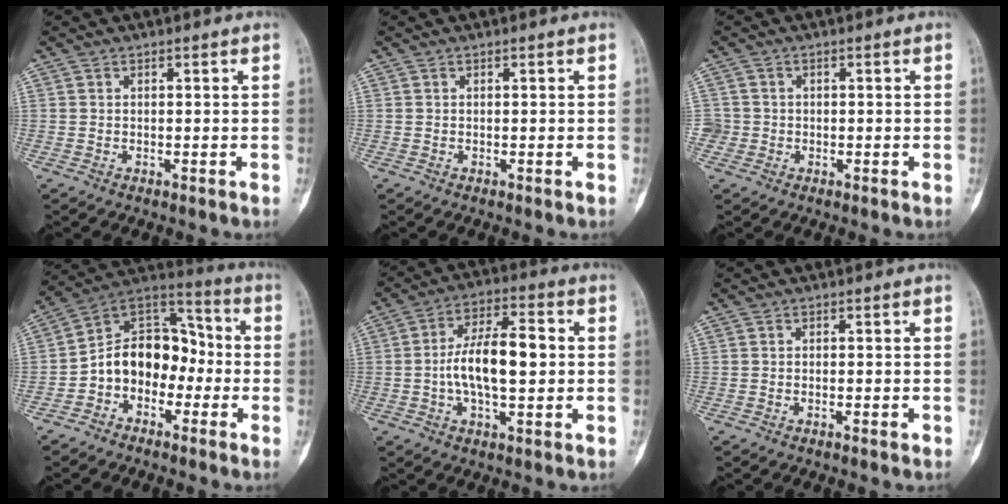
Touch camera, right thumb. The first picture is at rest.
{"total": 0.0}
{"total": 2.5, "force": [-0.4, 2.5, 0.0], "torque": [0.016, 0.008, -0.009]}
{"total": 13.3, "force": [-3.1, 10.0, 8.2], "torque": [-0.094, 0.070, -0.068]}
{"total": 12.6, "force": [-0.3, 5.6, 11.4], "torque": [-0.192, 0.024, -0.011]}
{"total": 1.0, "force": [-0.6, 0.2, 0.8], "torque": [-0.013, 0.004, -0.008]}